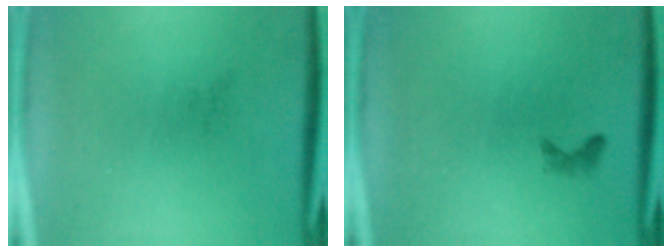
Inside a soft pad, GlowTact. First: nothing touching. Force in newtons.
{"total": 0.6}